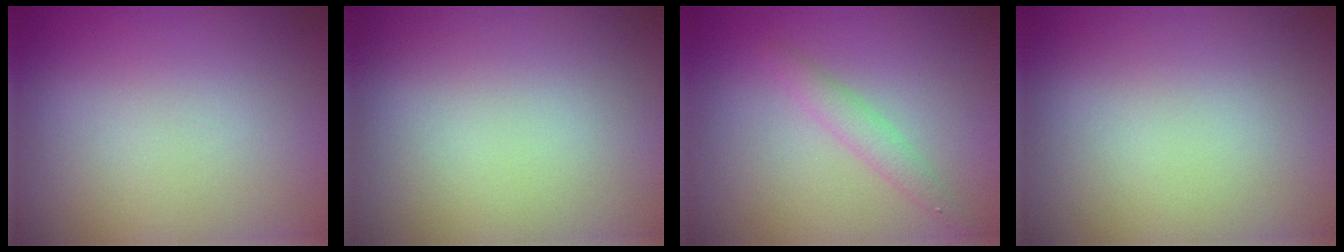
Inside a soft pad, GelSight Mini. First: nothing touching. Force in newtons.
{"total": 0.0}
{"total": 1.7, "press": 1.7, "slide": 0.0}
{"total": 0.0}